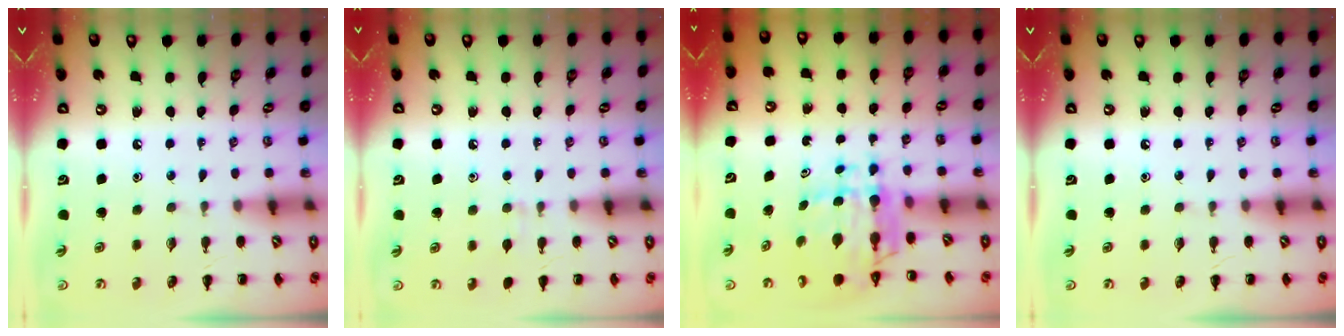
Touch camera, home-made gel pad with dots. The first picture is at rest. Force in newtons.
{"total": 6.2, "press": 5.8, "slide": 2.2}
{"total": 7.5, "press": 7.0, "slide": 2.7}
{"total": 0.0}